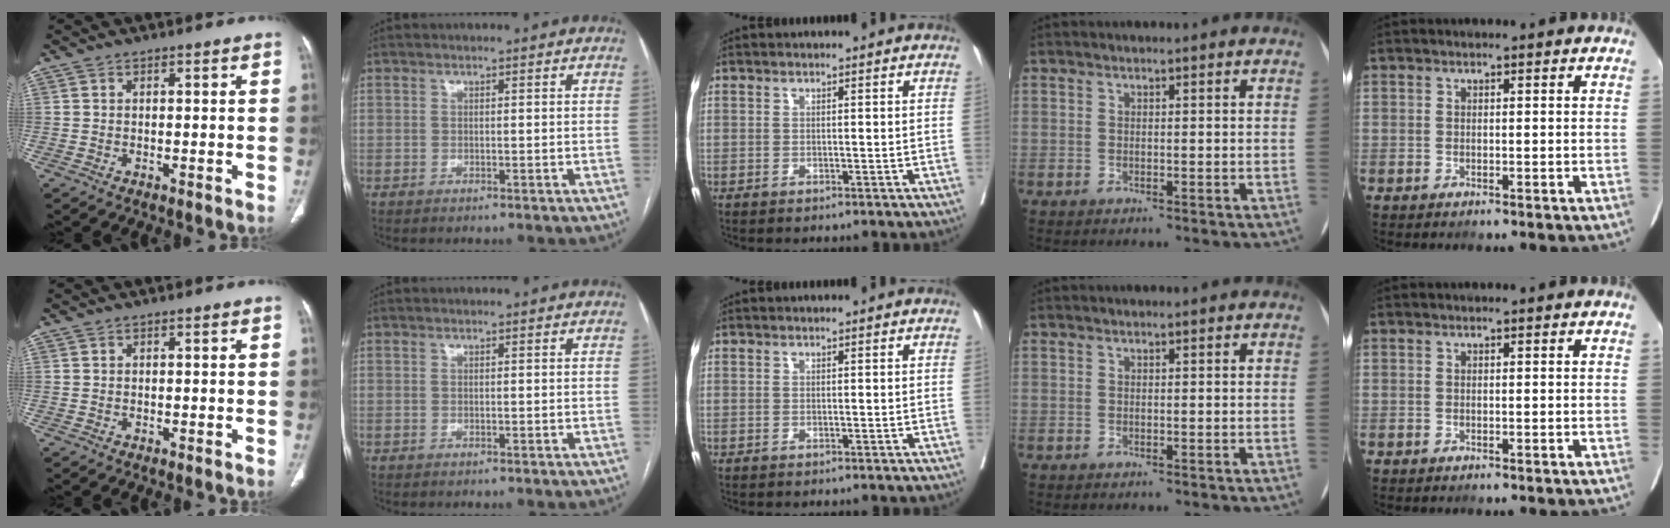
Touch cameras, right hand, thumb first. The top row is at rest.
{}